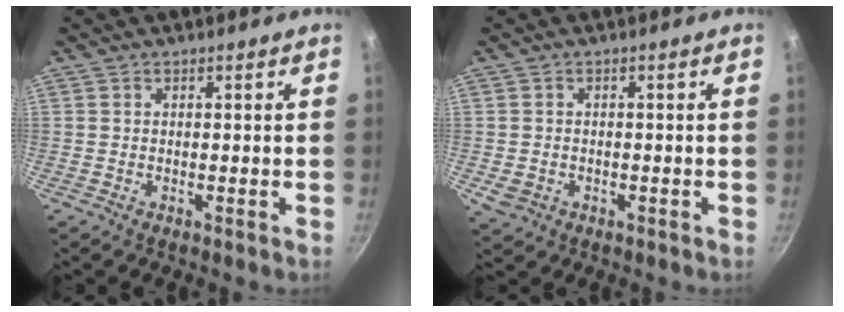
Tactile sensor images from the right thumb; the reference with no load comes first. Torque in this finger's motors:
{"motor_torque": [-0.34, 0.55, -0.02, 0.18, 0.08]}